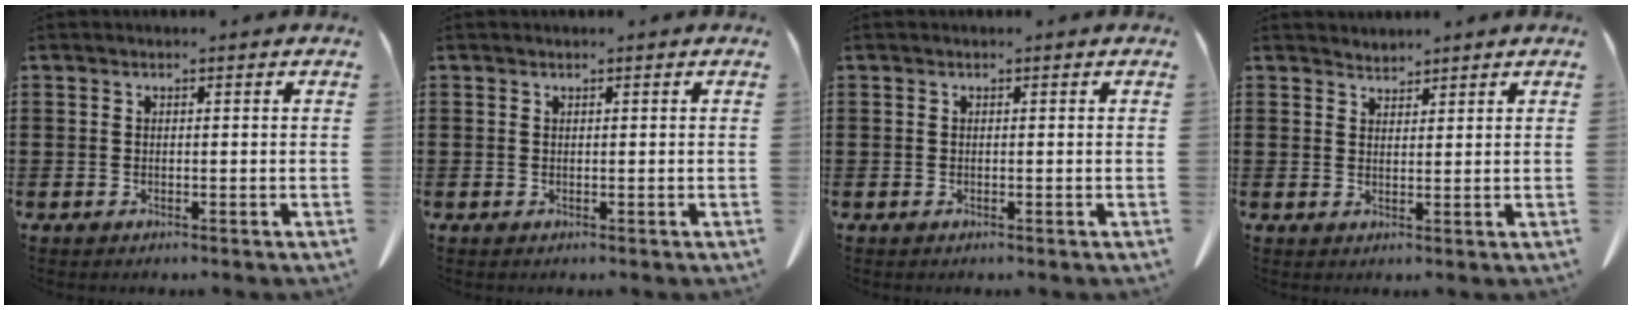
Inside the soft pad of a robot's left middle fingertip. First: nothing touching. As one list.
[{"total": 0.0}, {"total": 0.0}, {"total": 2.1, "force": [2.0, 0.4, -0.3], "torque": [0.001, -0.005, 0.041]}]